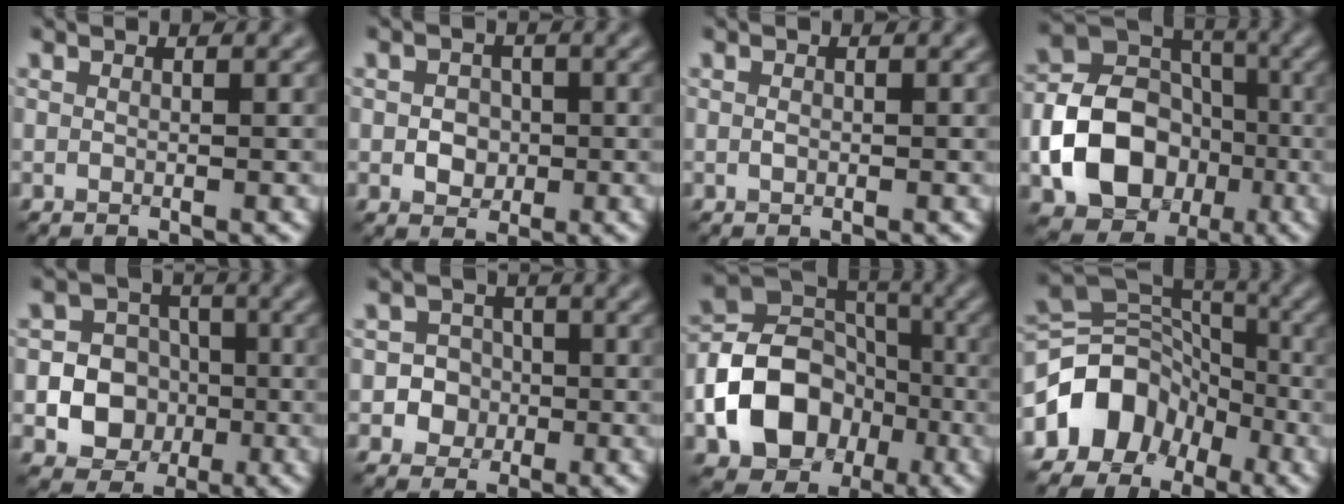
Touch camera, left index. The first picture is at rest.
{"total": 2.5, "force": [-0.3, 2.0, 1.4], "torque": [-0.023, -0.001, -0.010]}
{"total": 0.6, "force": [-0.1, 0.4, 0.4], "torque": [-0.011, -0.001, -0.004]}
{"total": 11.3, "force": [-3.1, 8.8, 6.4], "torque": [-0.121, -0.013, -0.065]}
{"total": 9.6, "force": [-2.3, 8.9, 2.8], "torque": [-0.050, -0.005, -0.057]}
{"total": 4.3, "force": [-1.2, 4.0, 0.8], "torque": [0.007, 0.014, -0.040]}
{"total": 11.2, "force": [-3.8, 8.6, 6.1], "torque": [-0.114, -0.004, -0.075]}
{"total": 8.5, "force": [-4.0, 6.5, 3.8], "torque": [-0.062, 0.012, -0.090]}